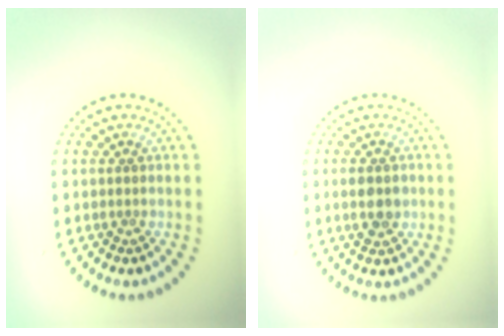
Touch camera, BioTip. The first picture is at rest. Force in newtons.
{"total": 2.7, "press": 2.7, "slide": 0.0}